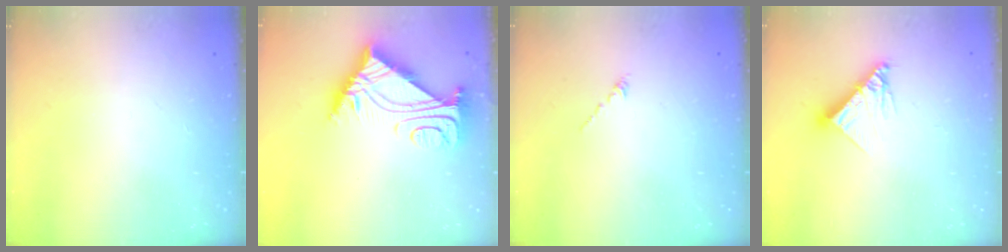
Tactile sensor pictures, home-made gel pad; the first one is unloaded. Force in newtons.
{"total": 8.4, "press": 8.3, "slide": 0.8}
{"total": 0.0}
{"total": 10.7, "press": 10.6, "slide": 0.9}